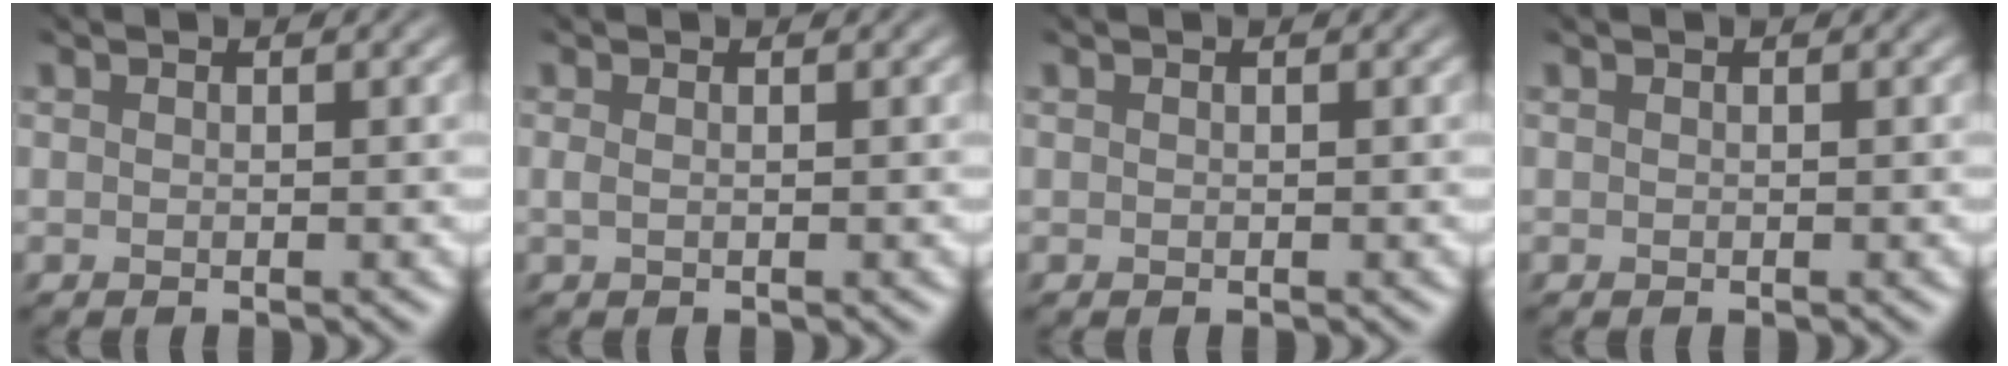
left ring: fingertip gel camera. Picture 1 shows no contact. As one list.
[{"total": 0.6, "force": [0.1, 0.3, 0.5], "torque": [-0.007, 0.000, -0.001]}, {"total": 0.0}, {"total": 0.0}]